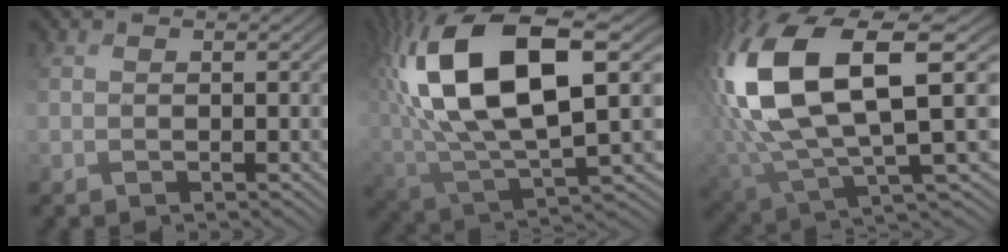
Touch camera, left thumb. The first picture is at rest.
{"total": 17.3, "force": [5.4, 7.3, 14.8], "torque": [-0.332, 0.015, 0.100]}
{"total": 15.8, "force": [3.4, 6.8, 13.8], "torque": [-0.326, -0.001, 0.067]}